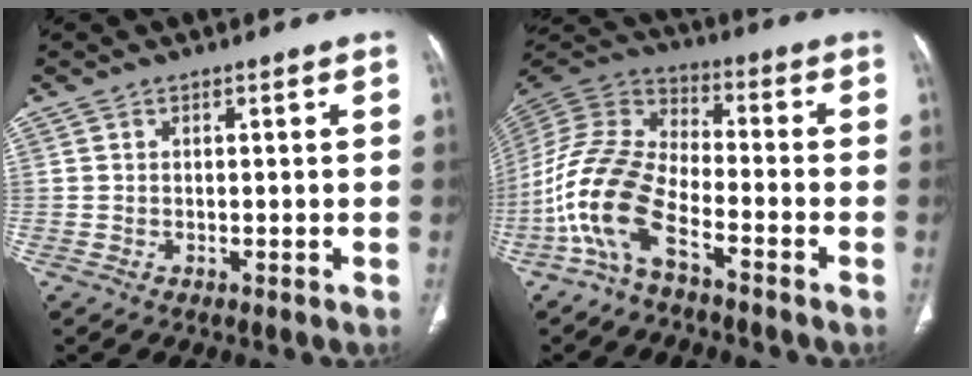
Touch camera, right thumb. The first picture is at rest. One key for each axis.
{"total": 13.8, "fx": -7.2, "fy": 6.1, "fz": 10.1, "tx": -0.223, "ty": 0.058, "tz": -0.150}